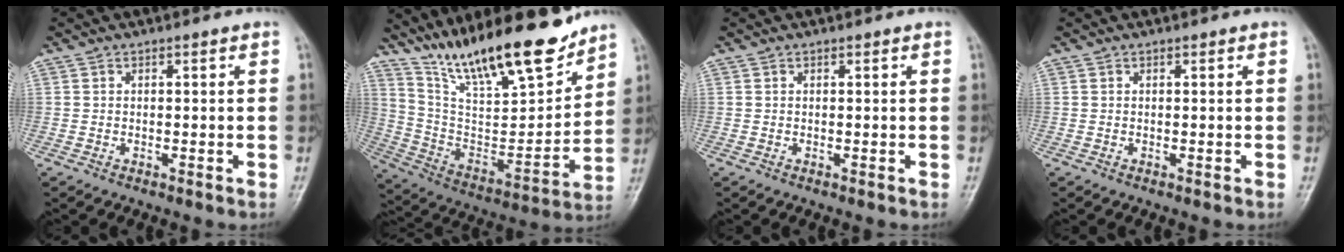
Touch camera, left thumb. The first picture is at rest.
{"total": 23.0, "force": [17.6, 6.1, 13.6], "torque": [-0.192, -0.086, 0.310]}
{"total": 0.0}
{"total": 0.0}